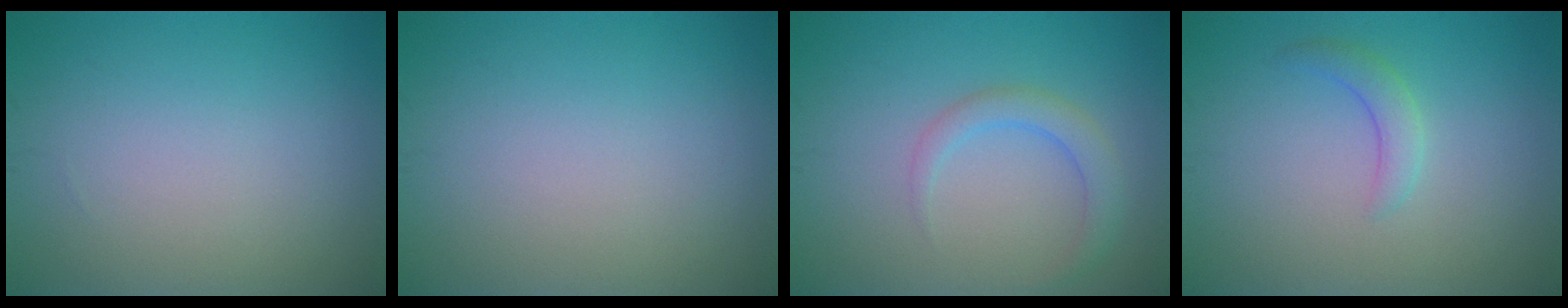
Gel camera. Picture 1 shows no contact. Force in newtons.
{"total": 0.0}
{"total": 2.2, "press": 2.2, "slide": 0.1}
{"total": 1.8, "press": 1.8, "slide": 0.1}